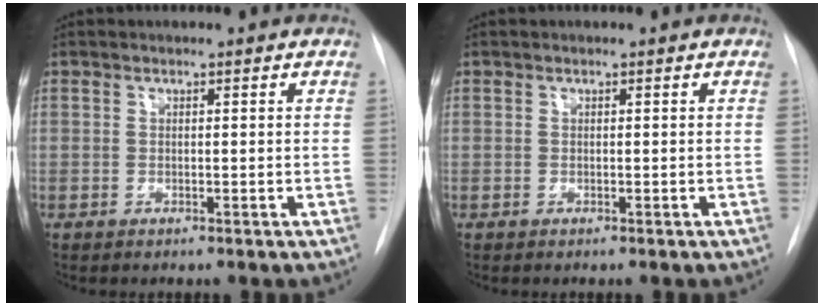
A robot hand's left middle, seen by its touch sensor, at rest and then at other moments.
{"total": 0.0}